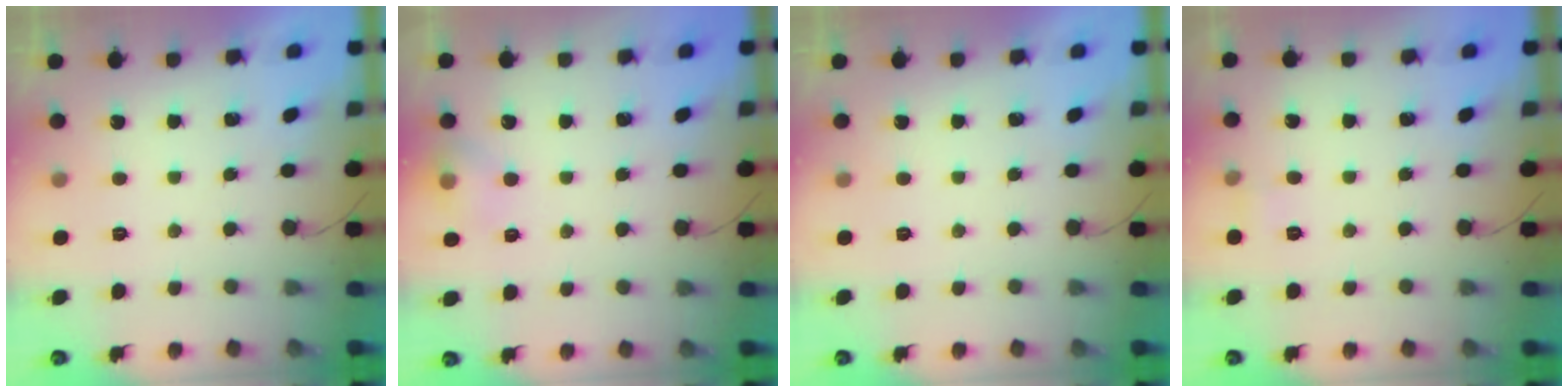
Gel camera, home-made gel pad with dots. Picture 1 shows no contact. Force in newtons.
{"total": 7.2, "press": 7.0, "slide": 1.5}
{"total": 0.0}
{"total": 3.0, "press": 2.8, "slide": 1.0}